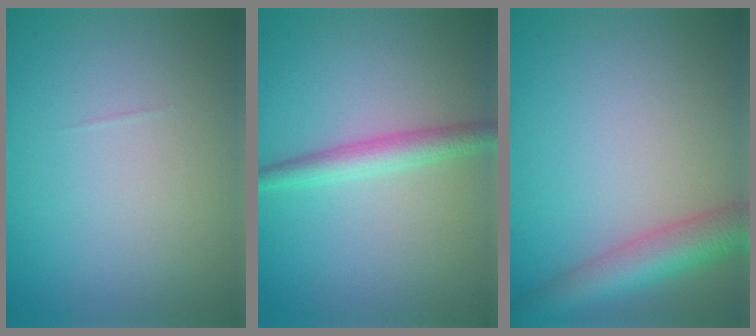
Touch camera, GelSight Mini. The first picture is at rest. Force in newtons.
{"total": 2.7, "press": 2.7, "slide": 0.0}
{"total": 5.3, "press": 5.3, "slide": 0.3}